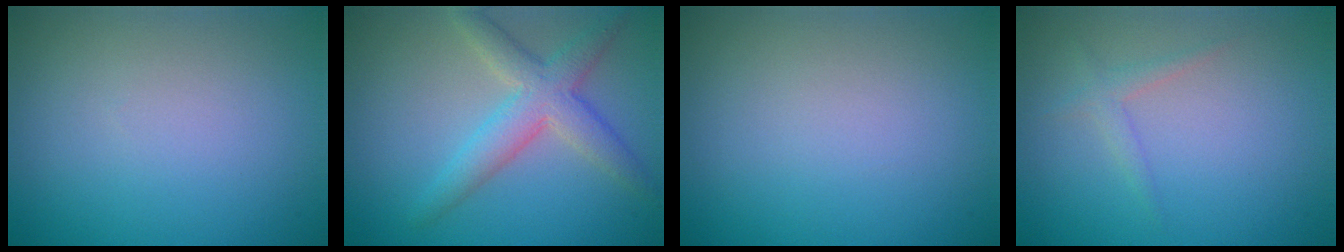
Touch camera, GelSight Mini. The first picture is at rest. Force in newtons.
{"total": 4.4, "press": 4.4, "slide": 0.2}
{"total": 0.0}
{"total": 1.2, "press": 1.1, "slide": 0.1}